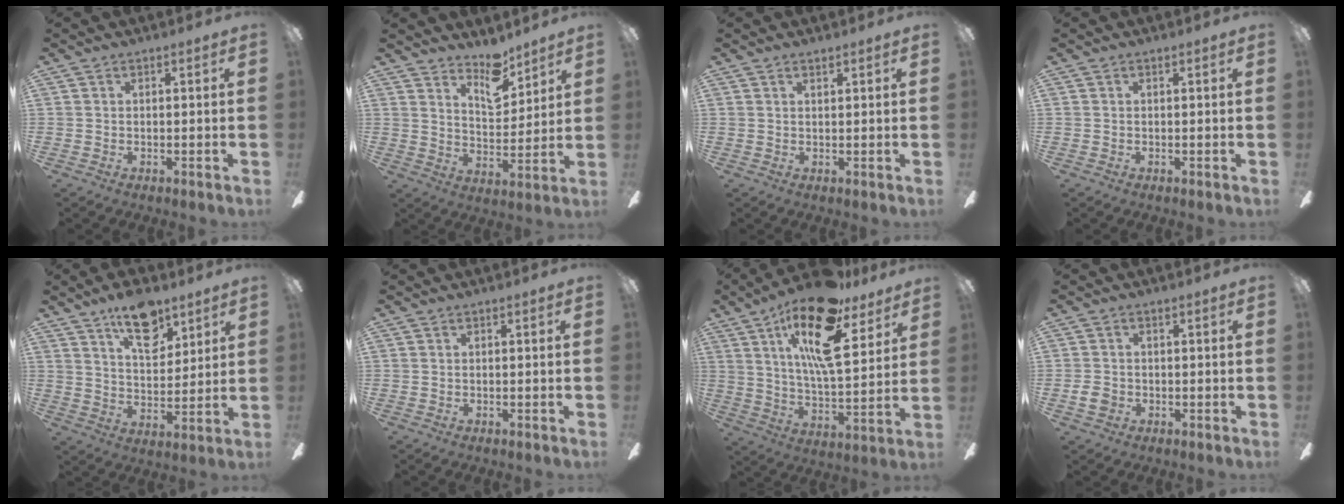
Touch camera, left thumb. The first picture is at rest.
{"total": 9.5, "force": [7.6, 3.9, 4.1], "torque": [-0.056, -0.047, 0.134]}
{"total": 0.9, "force": [0.8, 0.2, 0.3], "torque": [-0.006, 0.000, 0.015]}
{"total": 0.0}
{"total": 13.9, "force": [8.9, 6.9, 8.1], "torque": [-0.112, -0.040, 0.153]}
{"total": 0.0}
{"total": 21.1, "force": [12.2, 7.6, 15.4], "torque": [-0.264, -0.055, 0.203]}
{"total": 2.7, "force": [-0.9, 2.2, 1.3], "torque": [-0.028, 0.004, -0.018]}